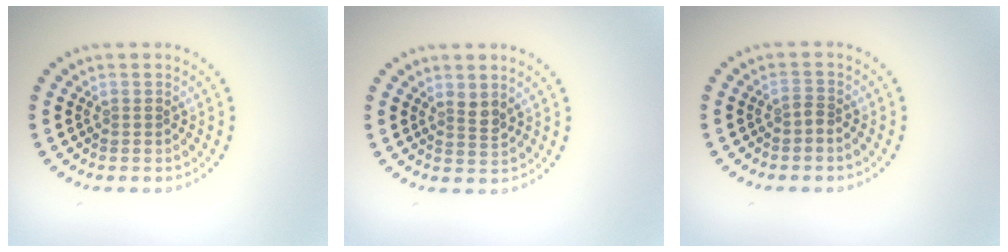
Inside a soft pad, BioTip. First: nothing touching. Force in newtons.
{"total": 1.3, "press": 1.0, "slide": 0.8}
{"total": 0.6, "press": 0.4, "slide": 0.5}